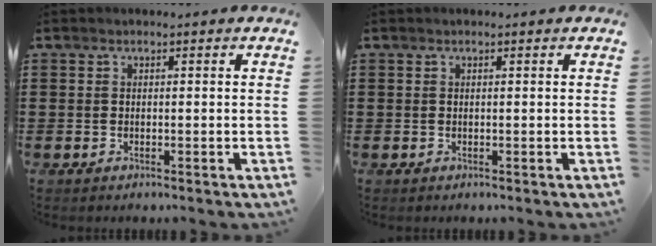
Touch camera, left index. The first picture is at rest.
{"total": 0.0}